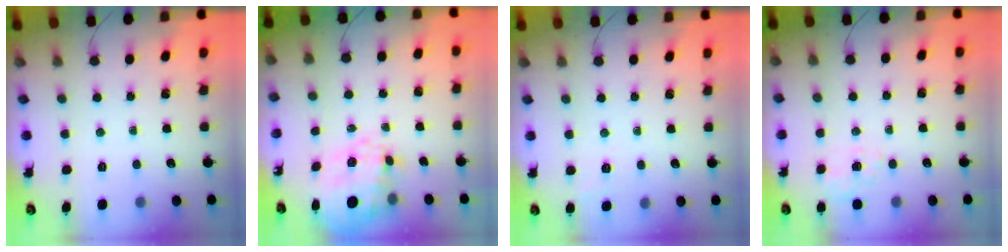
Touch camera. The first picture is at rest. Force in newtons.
{"total": 12.4, "press": 12.2, "slide": 2.6}
{"total": 2.2, "press": 0.9, "slide": 2.0}
{"total": 2.5, "press": 1.8, "slide": 1.7}